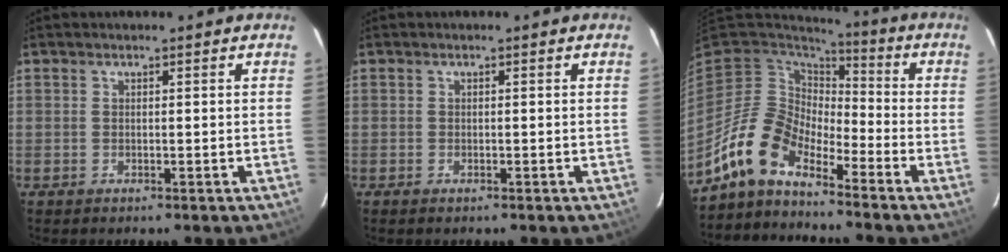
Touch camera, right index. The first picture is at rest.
{"total": 0.6, "force": [-0.5, 0.3, 0.3], "torque": [-0.006, -0.002, -0.009]}
{"total": 11.8, "force": [-9.1, 4.6, 6.0], "torque": [-0.113, 0.009, -0.187]}